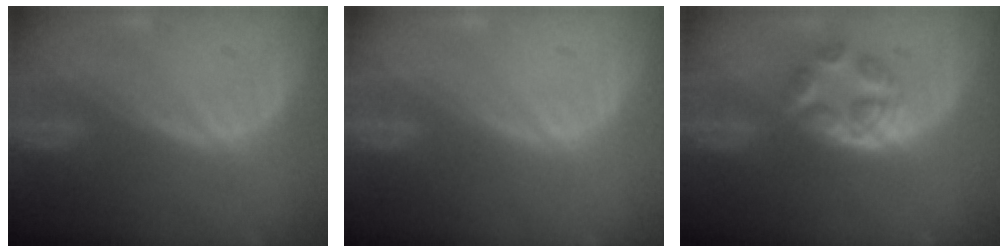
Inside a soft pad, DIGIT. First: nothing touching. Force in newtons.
{"total": 0.0}
{"total": 5.6, "press": 5.0, "slide": 2.5}